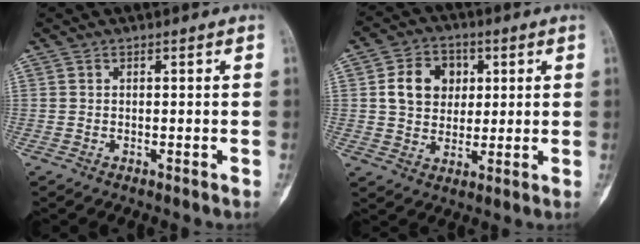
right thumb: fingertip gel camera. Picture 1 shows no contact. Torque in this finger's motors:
{"motor_torque": [0.16, 0.04, 0.40, -0.26, 0.02]}